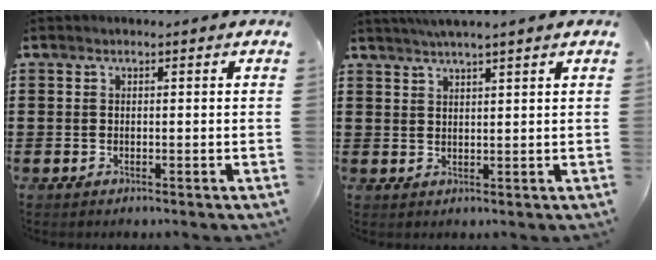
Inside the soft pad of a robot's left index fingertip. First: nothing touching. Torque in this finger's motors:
{"motor_torque": [1.74, -0.40, 0.70, 0.18]}